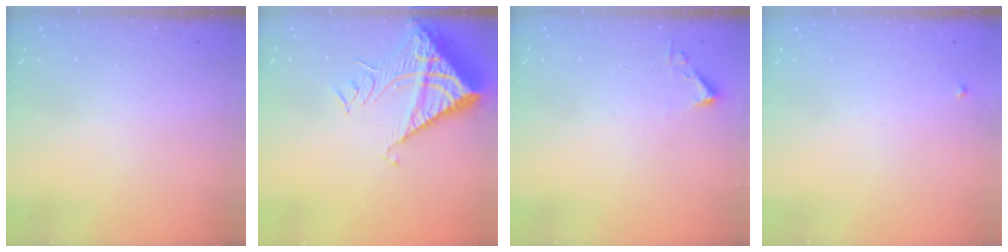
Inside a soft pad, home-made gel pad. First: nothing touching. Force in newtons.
{"total": 13.1, "press": 13.0, "slide": 1.7}
{"total": 2.4, "press": 2.4, "slide": 0.3}
{"total": 3.0, "press": 3.0, "slide": 0.4}